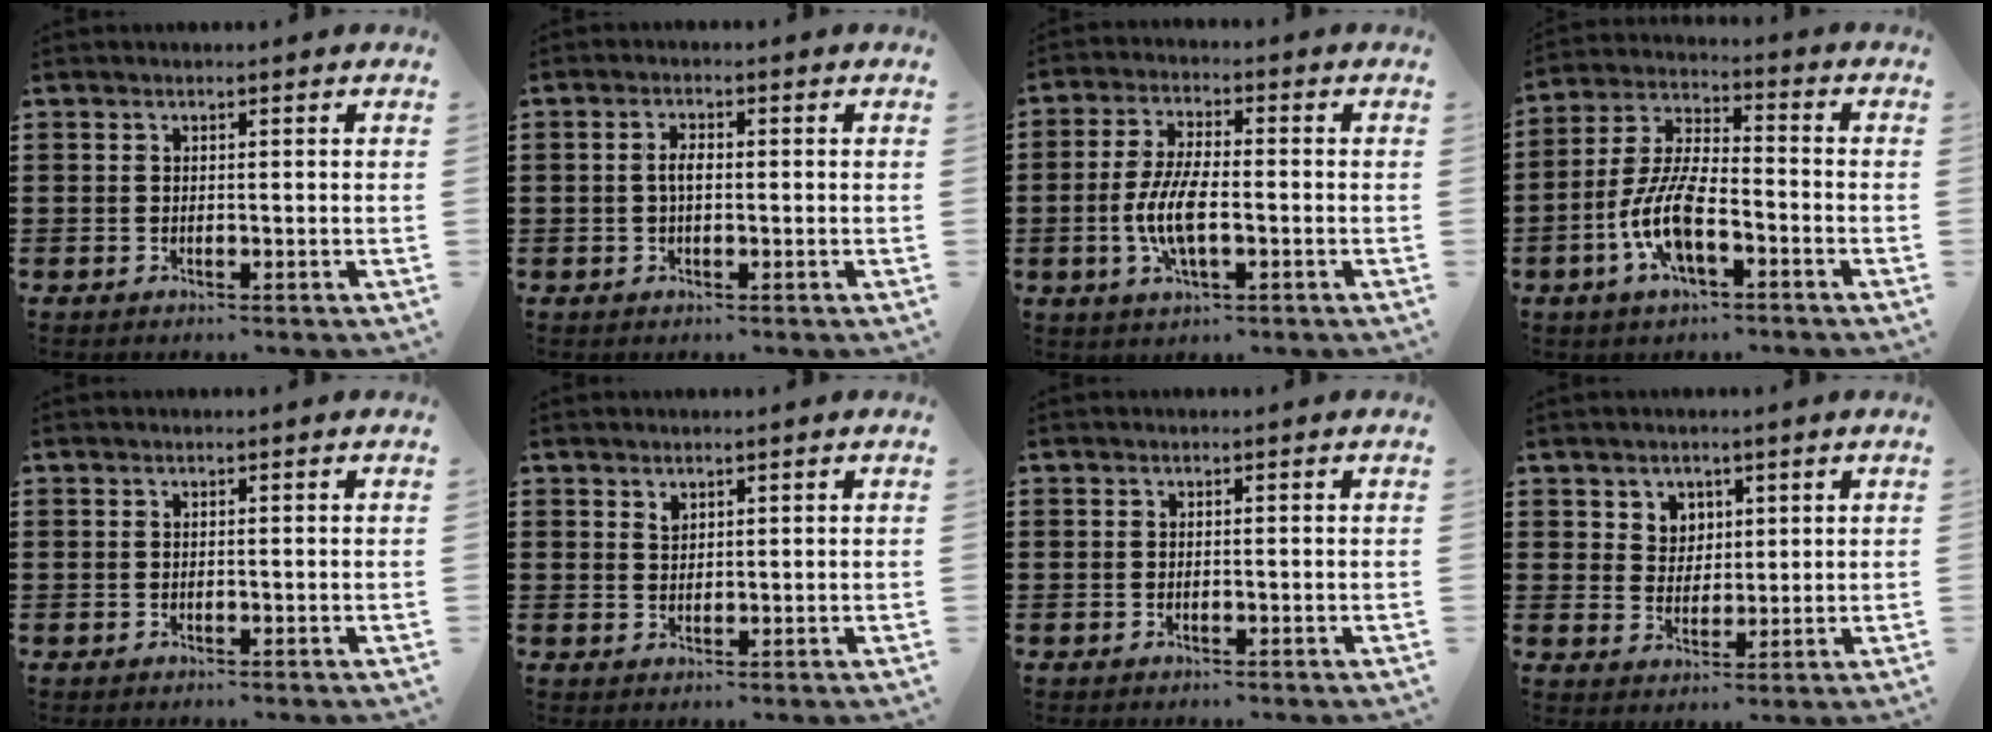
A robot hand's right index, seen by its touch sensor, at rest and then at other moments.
{"total": 2.5, "force": [-0.1, 1.1, 2.3], "torque": [-0.051, 0.001, -0.006]}
{"total": 7.7, "force": [-1.7, 2.7, 7.0], "torque": [-0.160, -0.010, -0.038]}
{"total": 9.7, "force": [-3.8, 3.8, 8.1], "torque": [-0.189, -0.004, -0.076]}
{"total": 0.0}
{"total": 1.4, "force": [1.1, 0.7, 0.3], "torque": [-0.008, 0.001, 0.022]}
{"total": 0.0}
{"total": 3.8, "force": [2.1, 3.1, 0.3], "torque": [-0.014, 0.007, 0.038]}